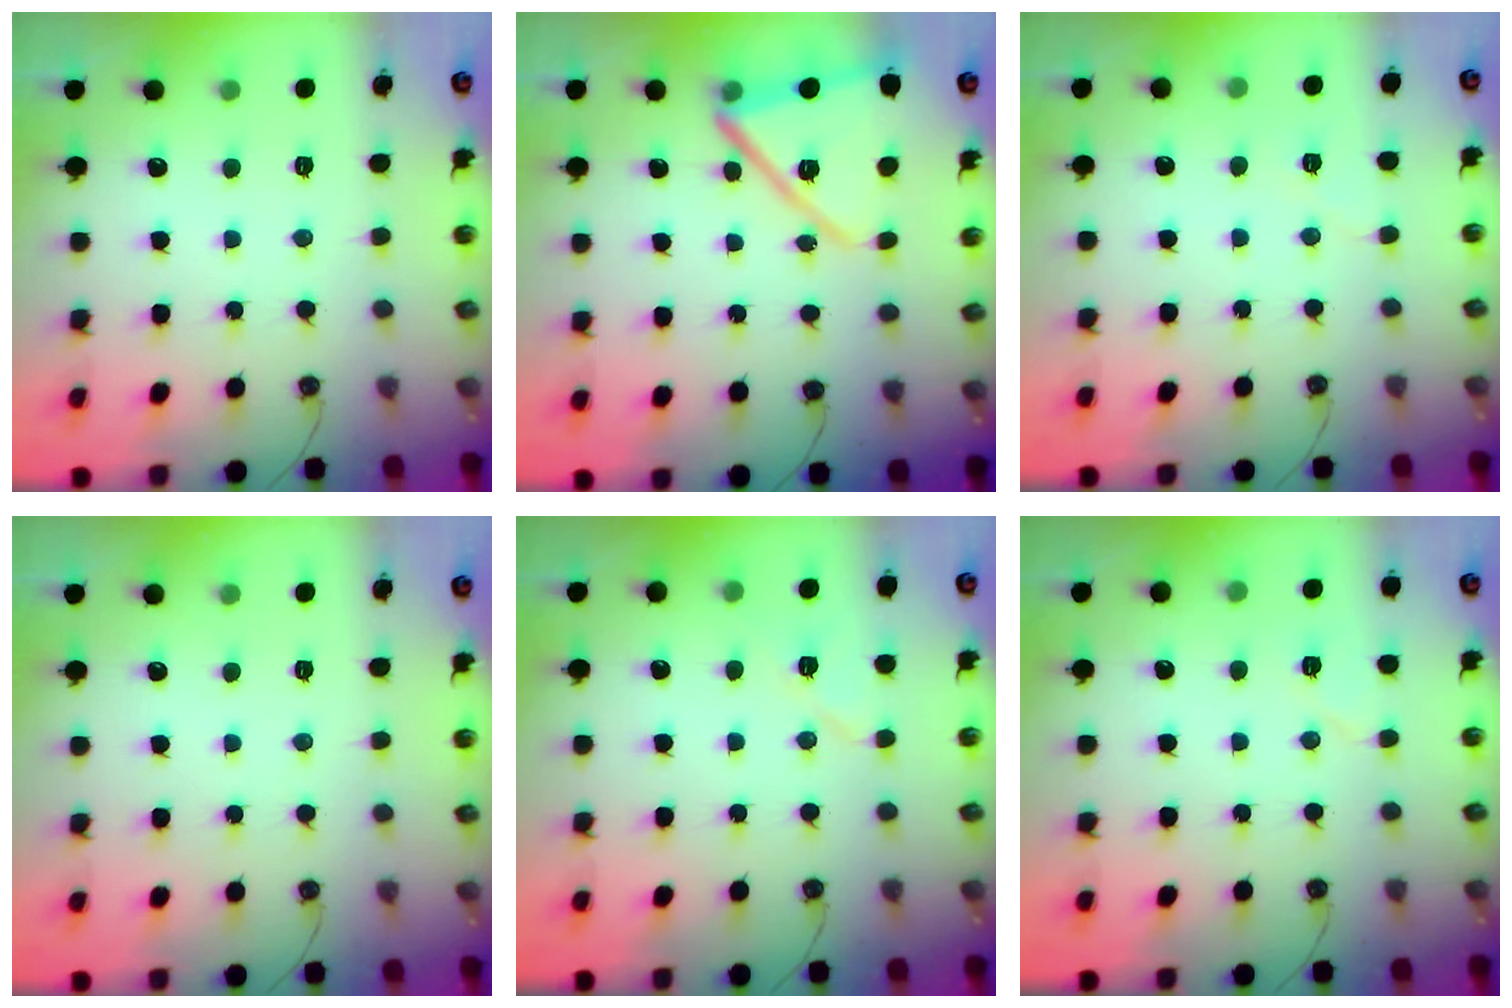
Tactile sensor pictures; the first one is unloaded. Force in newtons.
{"total": 16.7, "press": 16.5, "slide": 2.1}
{"total": 5.2, "press": 4.6, "slide": 2.5}
{"total": 0.0}
{"total": 7.3, "press": 7.2, "slide": 1.2}
{"total": 6.4, "press": 6.4, "slide": 0.6}